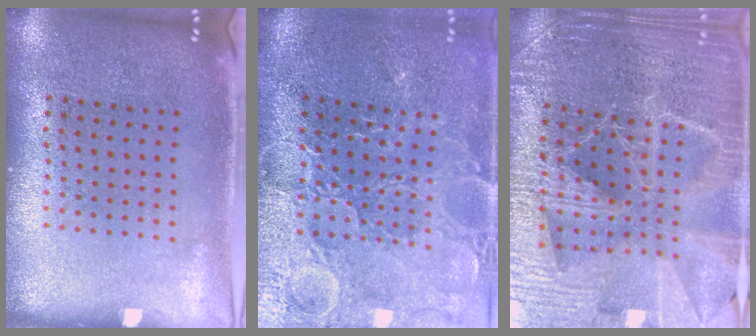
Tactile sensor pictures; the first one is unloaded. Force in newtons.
{"total": 3.9, "press": 3.7, "slide": 1.2}
{"total": 4.8, "press": 4.5, "slide": 1.7}